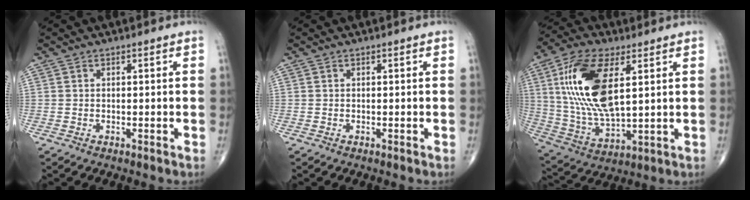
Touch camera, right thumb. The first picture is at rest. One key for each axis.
{"total": 0.0}
{"total": 19.1, "fx": 5.1, "fy": 8.5, "fz": 16.3, "tx": -0.328, "ty": -0.014, "tz": 0.100}